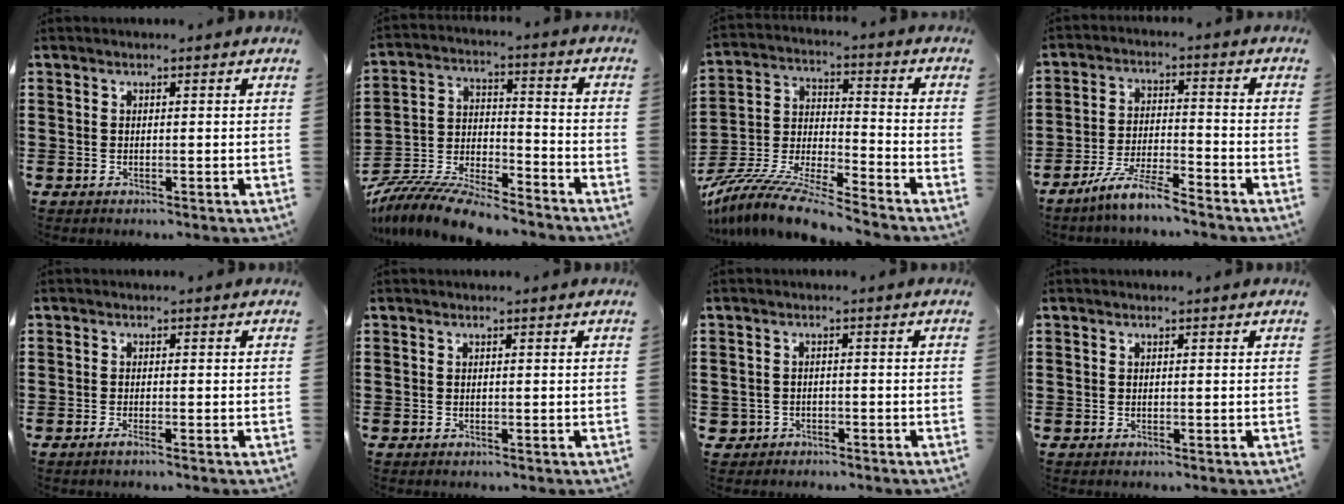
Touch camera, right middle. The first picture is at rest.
{"total": 9.7, "force": [-9.3, 0.8, 2.7], "torque": [-0.057, 0.011, -0.185]}
{"total": 10.4, "force": [-9.8, 0.0, 3.5], "torque": [-0.068, 0.008, -0.198]}
{"total": 6.4, "force": [-5.4, 0.0, 3.4], "torque": [-0.082, -0.012, -0.108]}
{"total": 0.8, "force": [-0.5, 0.0, 0.7], "torque": [-0.011, -0.003, -0.009]}
{"total": 0.0}
{"total": 1.4, "force": [-1.2, 0.8, -0.1], "torque": [-0.004, 0.002, -0.028]}
{"total": 0.0}